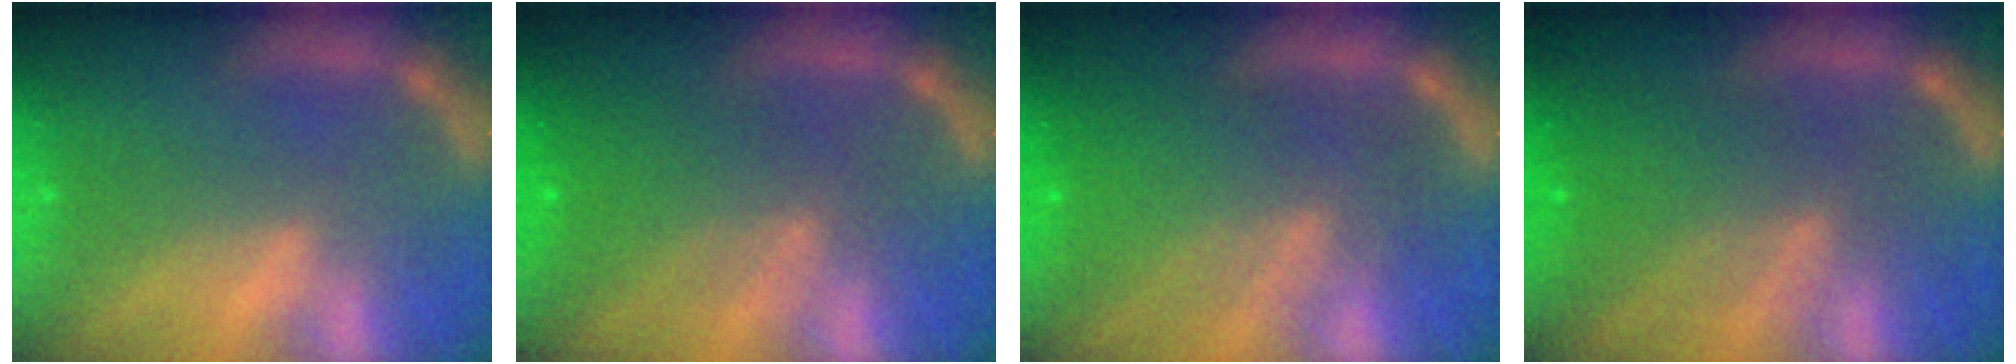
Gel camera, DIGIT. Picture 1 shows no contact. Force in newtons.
{"total": 6.1}
{"total": 8.6}
{"total": 7.0}